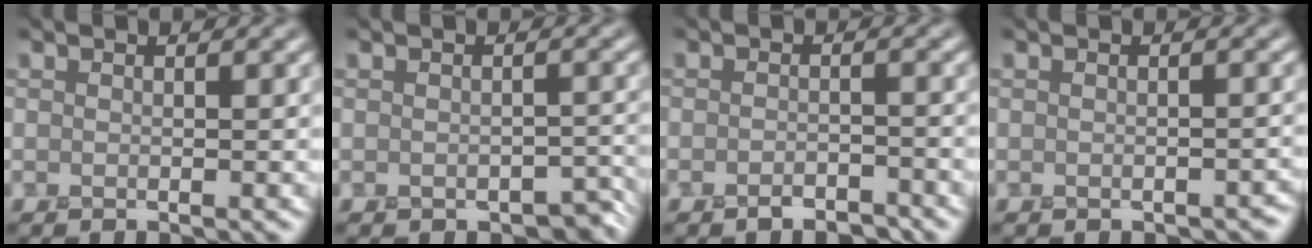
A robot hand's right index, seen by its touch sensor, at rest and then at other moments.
{"total": 2.6, "force": [-1.7, 1.5, 1.4], "torque": [-0.014, -0.010, -0.013]}
{"total": 2.0, "force": [-1.8, 0.6, 0.7], "torque": [-0.009, 0.001, -0.031]}
{"total": 1.1, "force": [-0.9, 0.5, 0.4], "torque": [-0.006, -0.008, -0.008]}